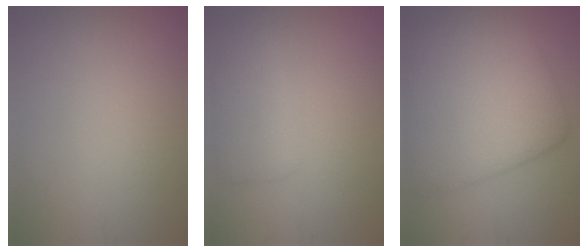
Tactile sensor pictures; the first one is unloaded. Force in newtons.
{"total": 3.0, "press": 3.0, "slide": 0.2}
{"total": 10.6, "press": 10.6, "slide": 0.2}